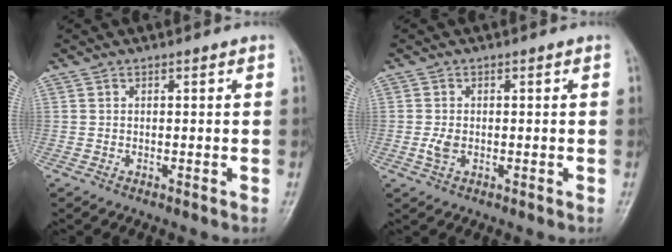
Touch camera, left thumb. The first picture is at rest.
{"total": 2.4, "force": [-0.4, 1.5, 1.8], "torque": [-0.038, 0.002, -0.010]}